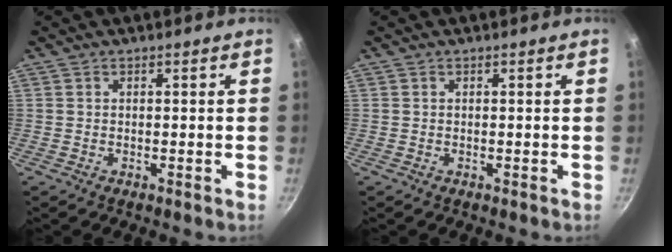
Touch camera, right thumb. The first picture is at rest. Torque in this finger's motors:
{"motor_torque": [0.00, 0.00, 0.02, -0.02, 0.00]}